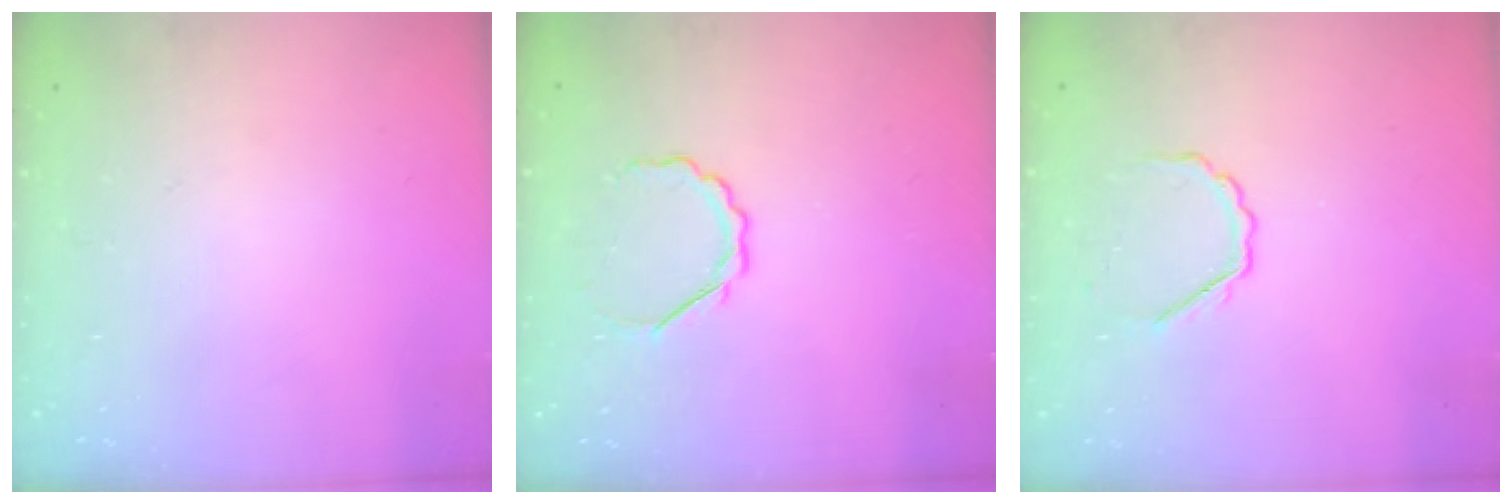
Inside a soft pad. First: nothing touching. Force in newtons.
{"total": 4.5, "press": 4.3, "slide": 1.4}
{"total": 3.8, "press": 3.8, "slide": 0.7}